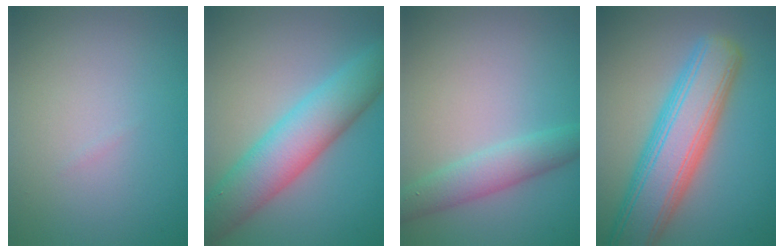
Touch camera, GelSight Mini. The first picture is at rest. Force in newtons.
{"total": 7.4, "press": 7.4, "slide": 0.2}
{"total": 3.2, "press": 3.2, "slide": 0.1}
{"total": 8.6, "press": 8.6, "slide": 0.4}